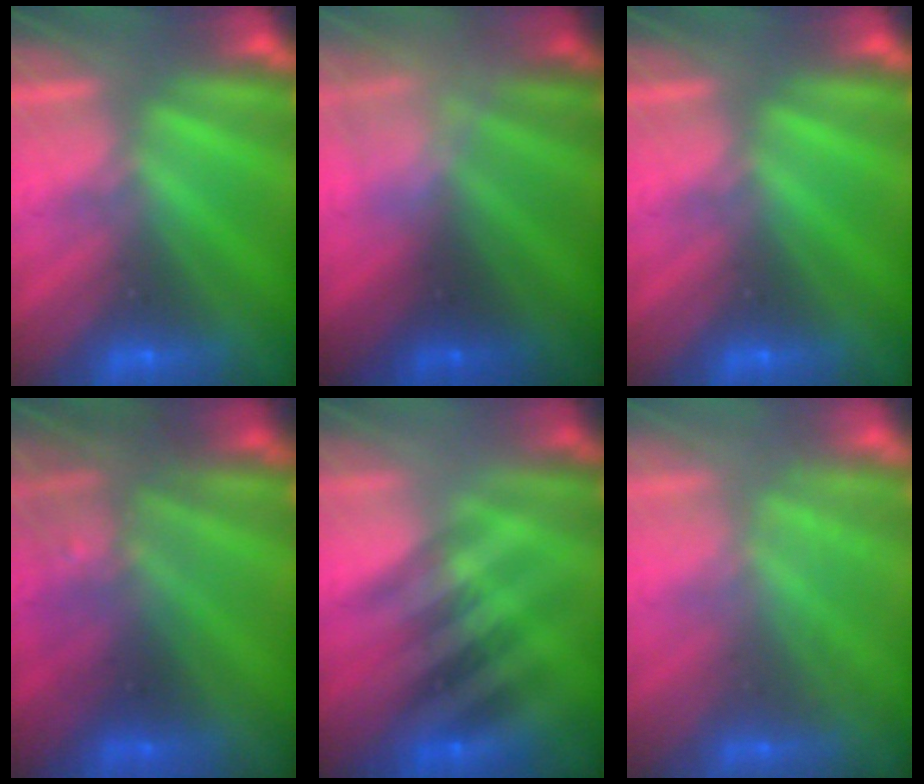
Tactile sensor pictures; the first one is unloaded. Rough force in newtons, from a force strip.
{"total": 2.3}
{"total": 0.0}
{"total": 3.0}
{"total": 2.3}
{"total": 1.8}